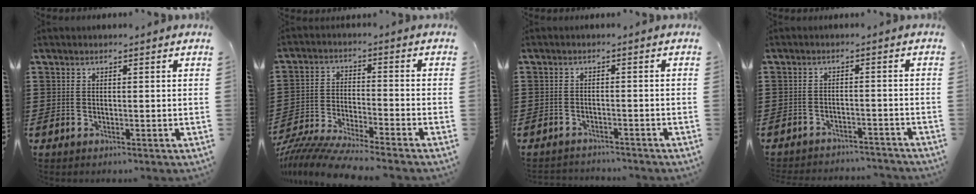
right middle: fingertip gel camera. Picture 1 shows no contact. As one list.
[{"total": 7.4, "force": [-7.2, -0.3, 1.7], "torque": [-0.038, -0.007, -0.143]}, {"total": 1.9, "force": [-1.9, 0.3, -0.3], "torque": [-0.001, 0.003, -0.044]}, {"total": 2.6, "force": [-2.6, 0.2, 0.0], "torque": [-0.007, 0.001, -0.056]}]